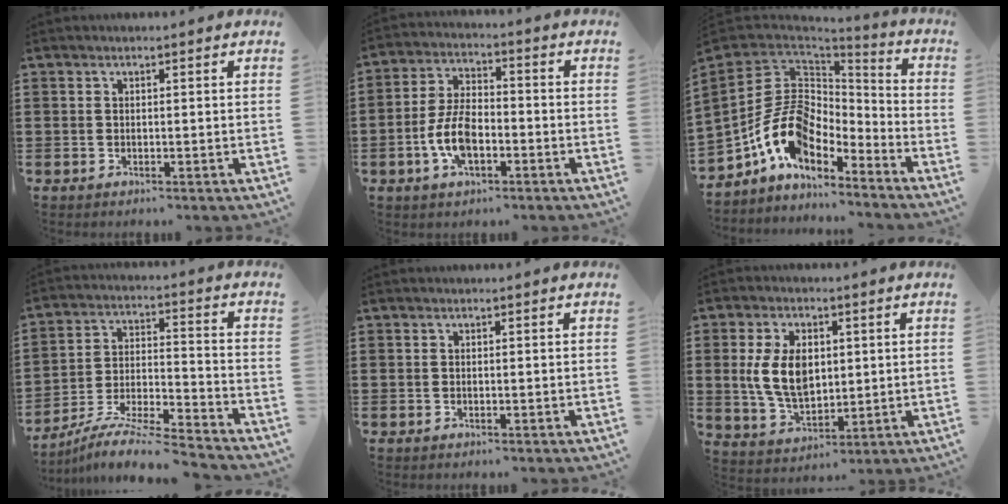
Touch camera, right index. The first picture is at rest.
{"total": 7.7, "force": [-2.5, 3.9, 6.2], "torque": [-0.146, 0.002, -0.054]}
{"total": 13.0, "force": [-4.1, 8.9, 8.6], "torque": [-0.202, 0.017, -0.080]}
{"total": 8.3, "force": [-7.9, -0.3, 2.7], "torque": [-0.055, -0.005, -0.160]}
{"total": 0.0}
{"total": 8.8, "force": [1.4, 5.4, 6.8], "torque": [-0.150, 0.007, 0.021]}